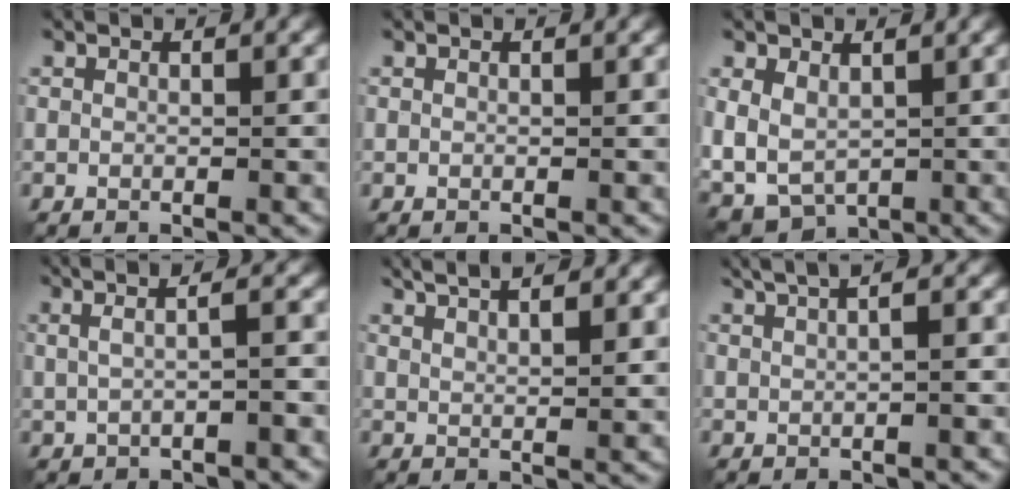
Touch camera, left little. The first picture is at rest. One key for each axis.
{"total": 0.0}
{"total": 5.3, "fx": 0.8, "fy": 3.7, "fz": 3.7, "tx": -0.083, "ty": -0.009, "tz": 0.014}
{"total": 5.1, "fx": 1.2, "fy": 2.2, "fz": 4.5, "tx": -0.064, "ty": 0.024, "tz": 0.004}
{"total": 6.1, "fx": 4.0, "fy": 2.0, "fz": 4.1, "tx": -0.044, "ty": 0.022, "tz": 0.040}
{"total": 6.7, "fx": 2.6, "fy": 2.9, "fz": 5.4, "tx": -0.067, "ty": 0.034, "tz": 0.029}